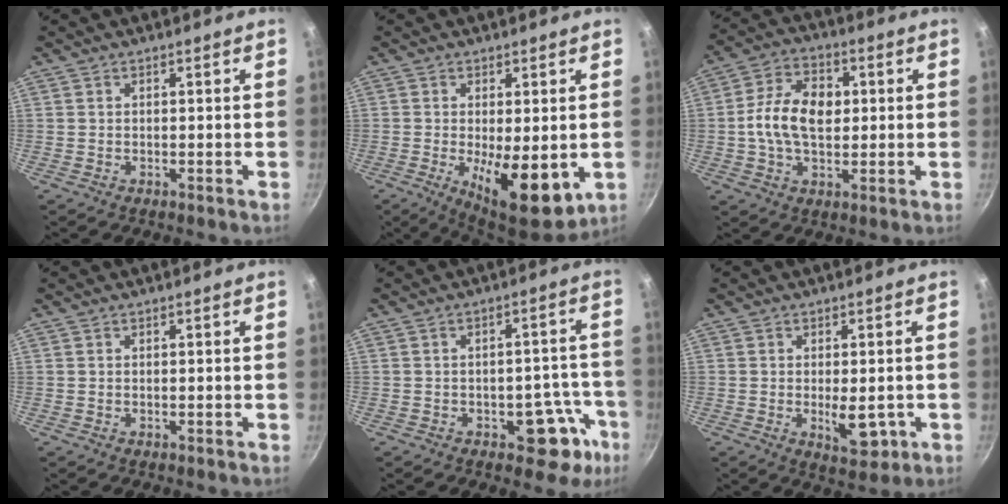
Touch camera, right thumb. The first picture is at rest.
{"total": 12.6, "force": [-2.8, 4.8, 11.4], "torque": [-0.161, -0.026, -0.024]}
{"total": 12.1, "force": [0.6, 7.8, 9.2], "torque": [-0.158, 0.015, 0.007]}
{"total": 0.0}
{"total": 9.3, "force": [-4.4, 5.1, 6.4], "torque": [-0.037, 0.041, -0.049]}
{"total": 6.0, "force": [-1.3, 2.8, 5.1], "torque": [-0.061, -0.008, -0.009]}